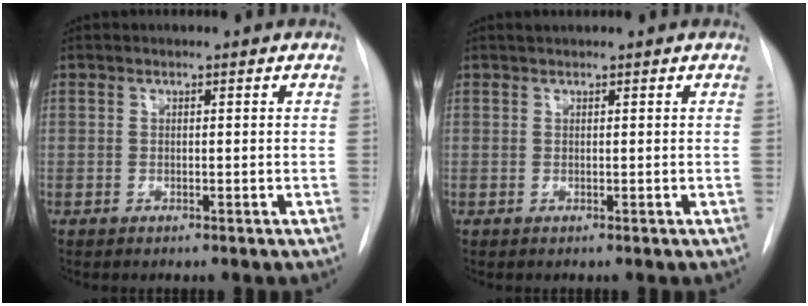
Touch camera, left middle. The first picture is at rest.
{"total": 0.7, "force": [0.6, 0.0, 0.3], "torque": [-0.008, 0.009, 0.014]}